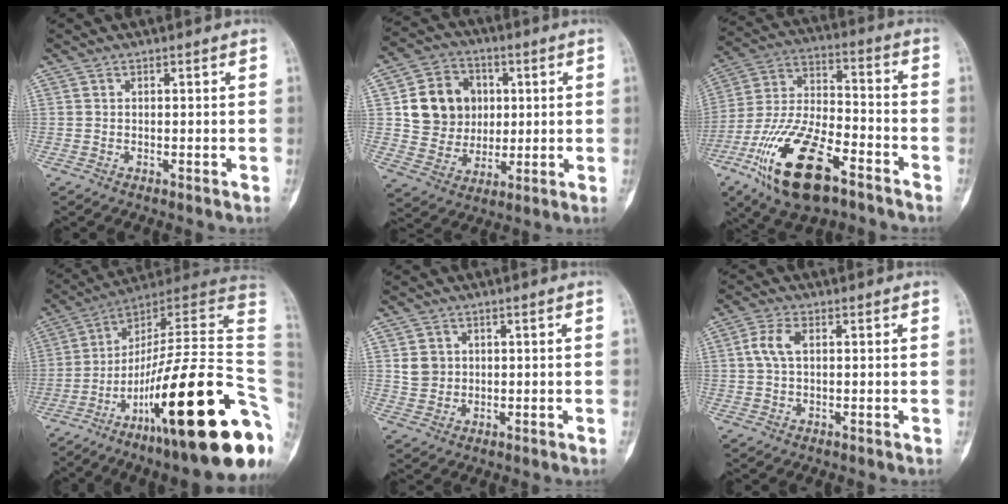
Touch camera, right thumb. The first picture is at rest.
{"total": 13.6, "force": [2.4, 11.9, 6.2], "torque": [-0.070, 0.003, 0.048]}
{"total": 20.7, "force": [-11.1, 8.6, 15.1], "torque": [-0.301, 0.050, -0.201]}
{"total": 32.7, "force": [-9.6, 6.8, 30.5], "torque": [-0.379, 0.077, -0.152]}
{"total": 3.7, "force": [0.9, 3.4, 1.3], "torque": [-0.009, -0.001, 0.021]}
{"total": 4.3, "force": [0.8, 2.4, 3.5], "torque": [-0.087, 0.010, 0.014]}